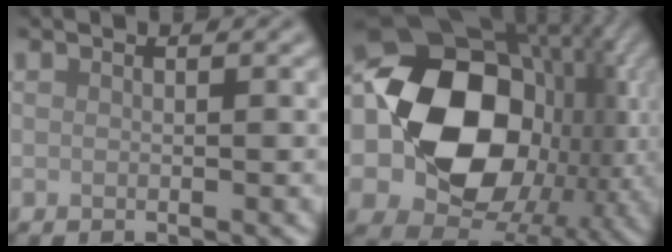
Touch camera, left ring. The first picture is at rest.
{"total": 15.9, "force": [-0.5, 12.5, 9.9], "torque": [-0.161, -0.008, -0.014]}